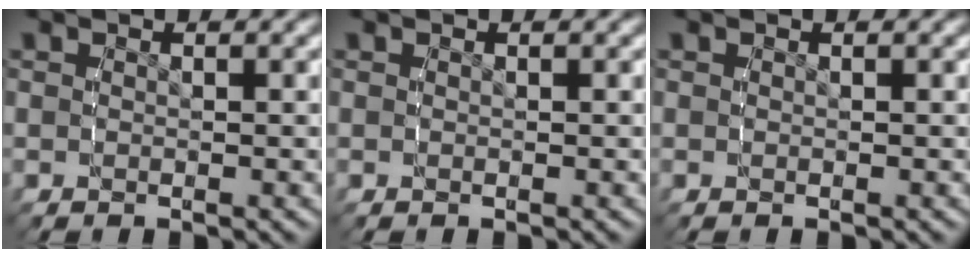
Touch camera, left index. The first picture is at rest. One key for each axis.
{"total": 0.0}
{"total": 0.0}